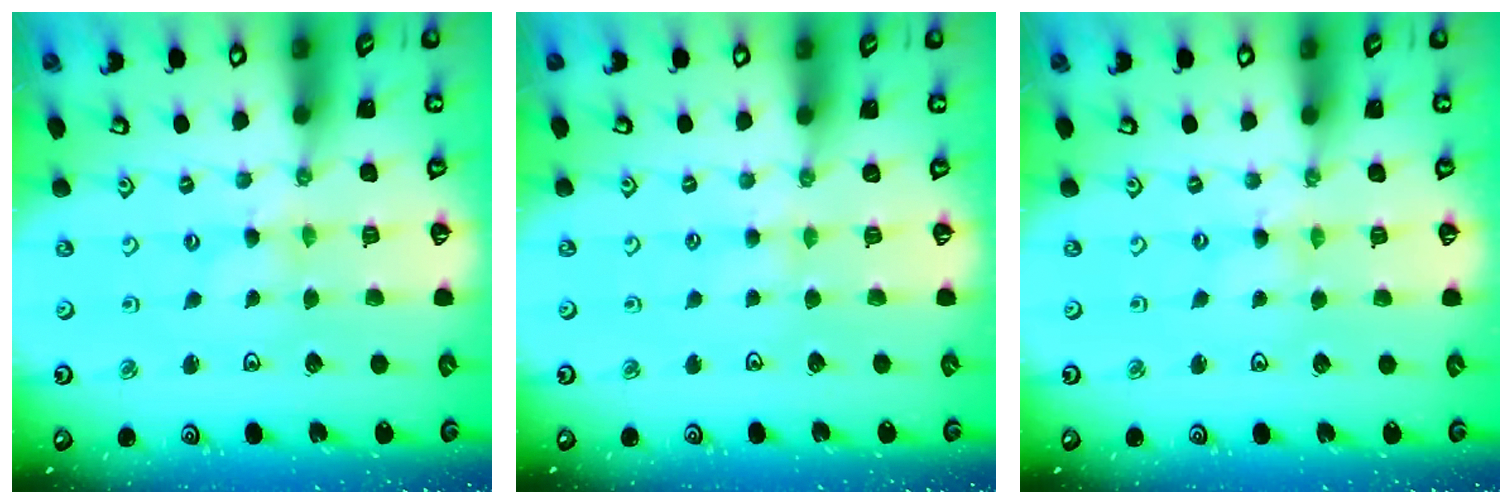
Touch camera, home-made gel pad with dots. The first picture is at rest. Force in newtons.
{"total": 2.7, "press": 2.7, "slide": 0.4}
{"total": 0.0}